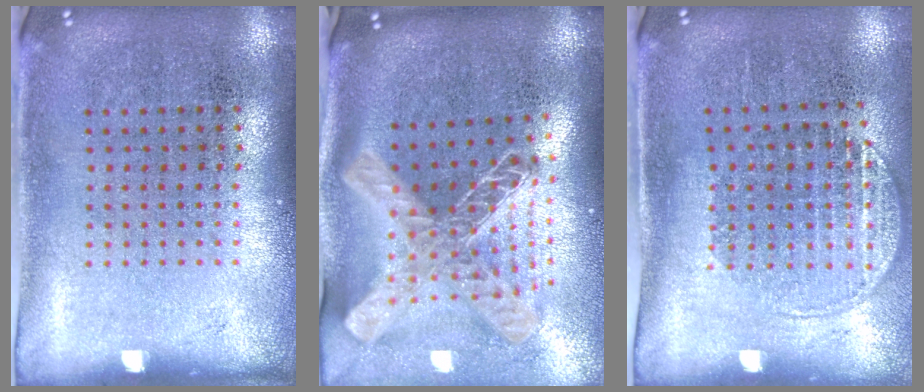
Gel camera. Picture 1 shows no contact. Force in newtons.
{"total": 2.8, "press": 2.0, "slide": 2.0}
{"total": 1.5, "press": 1.3, "slide": 0.8}